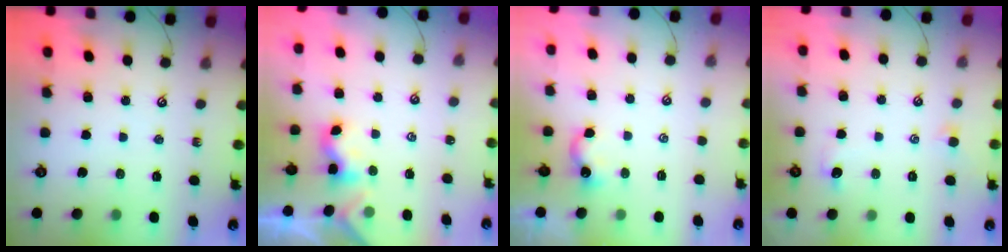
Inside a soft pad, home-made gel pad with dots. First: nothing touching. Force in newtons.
{"total": 2.3, "press": 2.3, "slide": 0.1}
{"total": 2.5, "press": 2.5, "slide": 0.2}
{"total": 1.0, "press": 0.7, "slide": 0.7}